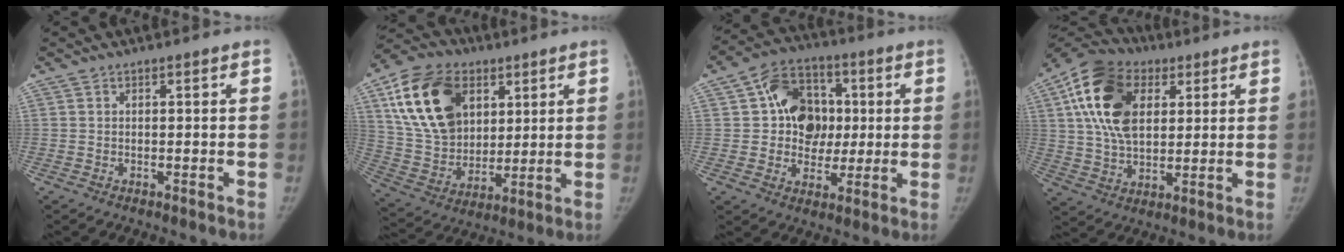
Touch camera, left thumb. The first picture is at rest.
{"total": 21.3, "force": [8.0, 14.9, 12.8], "torque": [-0.219, -0.017, 0.150]}
{"total": 13.9, "force": [2.0, 11.3, 7.9], "torque": [-0.075, 0.010, 0.029]}
{"total": 17.9, "force": [5.6, 11.4, 12.6], "torque": [-0.221, -0.002, 0.095]}